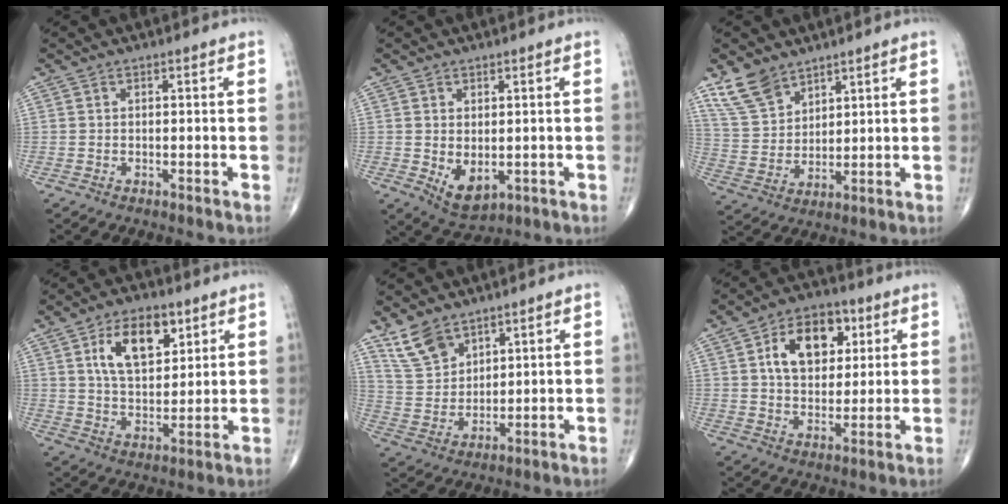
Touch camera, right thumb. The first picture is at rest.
{"total": 5.7, "force": [-0.6, 3.4, 4.6], "torque": [-0.067, -0.009, 0.009]}
{"total": 8.6, "force": [6.4, 4.7, 3.3], "torque": [-0.056, -0.025, 0.139]}
{"total": 11.8, "force": [5.3, 6.2, 8.5], "torque": [-0.121, -0.021, 0.098]}
{"total": 8.2, "force": [6.0, 4.6, 3.4], "torque": [-0.054, -0.025, 0.130]}
{"total": 12.9, "force": [4.2, 8.4, 8.8], "torque": [-0.106, -0.002, 0.068]}